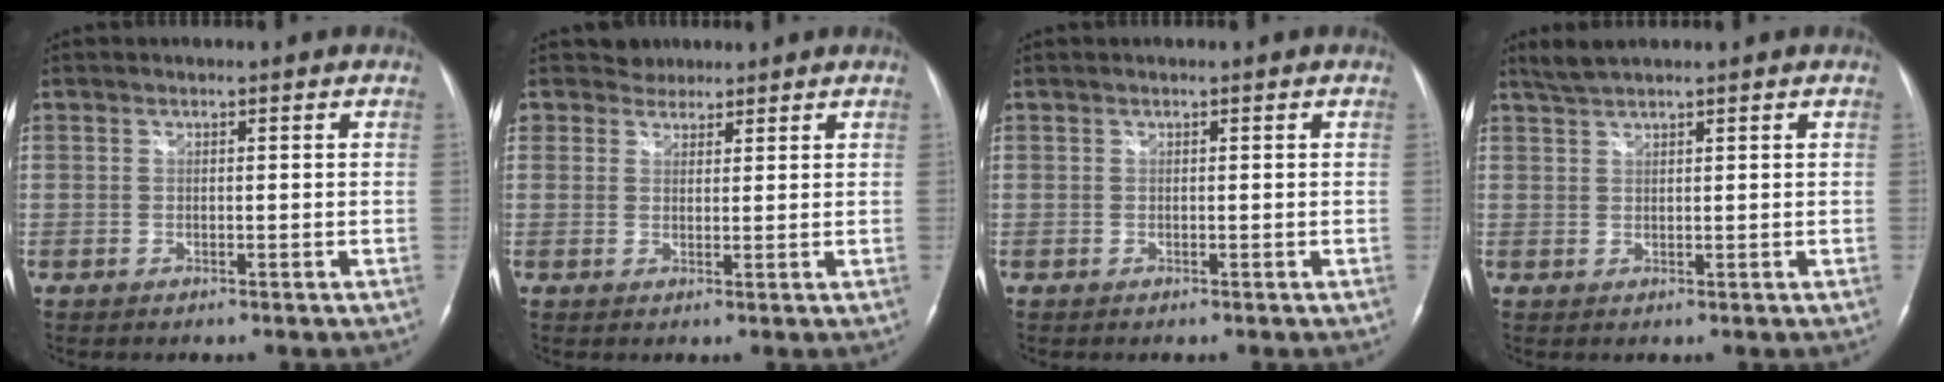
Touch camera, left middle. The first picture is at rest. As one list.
[{"total": 2.5, "force": [2.0, 1.4, -0.5], "torque": [0.011, 0.007, 0.030]}, {"total": 0.0}, {"total": 2.5, "force": [2.3, -0.1, 1.0], "torque": [-0.025, 0.010, 0.048]}]